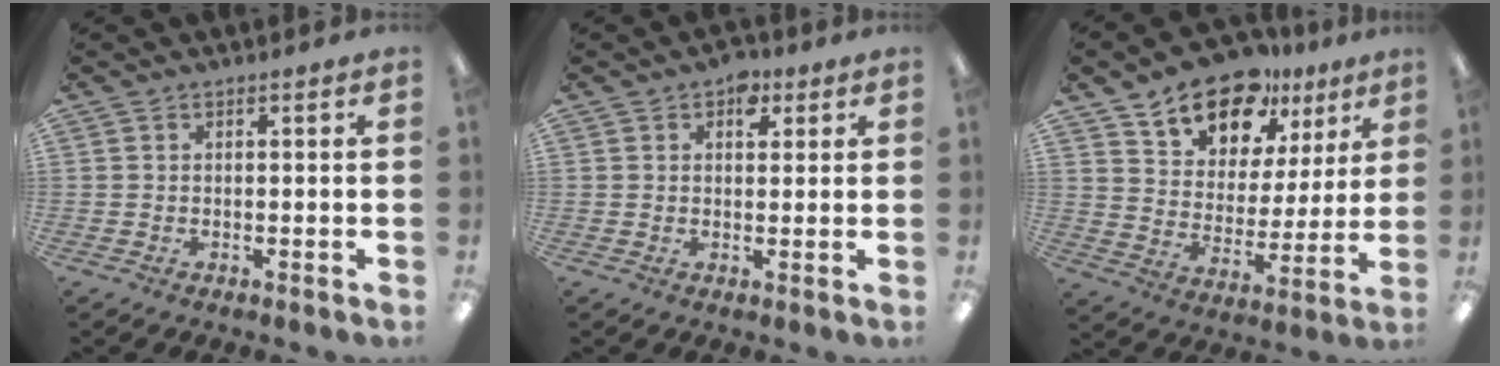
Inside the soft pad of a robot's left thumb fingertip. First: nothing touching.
{"total": 4.5, "force": [2.2, 2.8, 2.7], "torque": [-0.018, -0.007, 0.030]}
{"total": 15.2, "force": [11.5, 8.5, 5.2], "torque": [-0.091, -0.073, 0.210]}